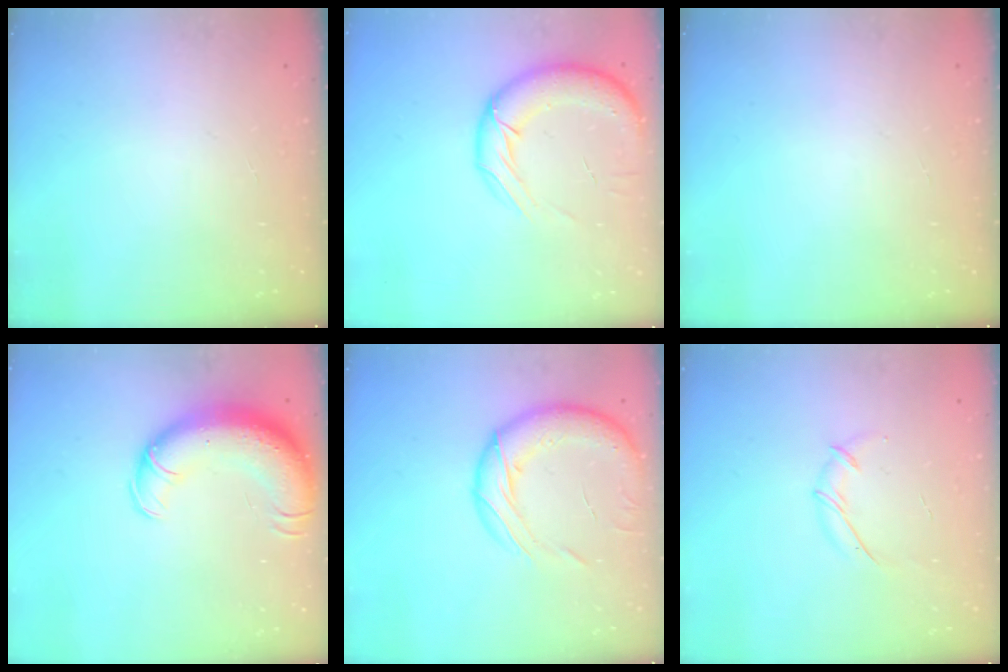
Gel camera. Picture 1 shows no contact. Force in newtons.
{"total": 15.3, "press": 14.8, "slide": 3.8}
{"total": 0.0}
{"total": 16.2, "press": 15.7, "slide": 3.9}
{"total": 17.5, "press": 17.1, "slide": 3.9}
{"total": 6.1, "press": 6.0, "slide": 1.1}